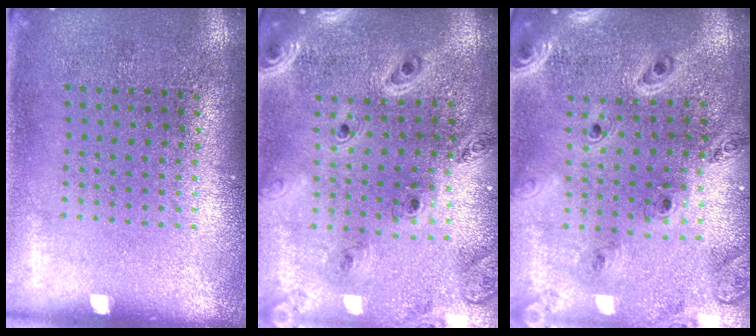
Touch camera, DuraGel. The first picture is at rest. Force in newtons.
{"total": 1.8, "press": 1.7, "slide": 0.4}
{"total": 1.8, "press": 1.7, "slide": 0.4}